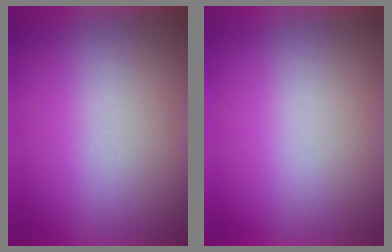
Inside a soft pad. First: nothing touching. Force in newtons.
{"total": 0.0}